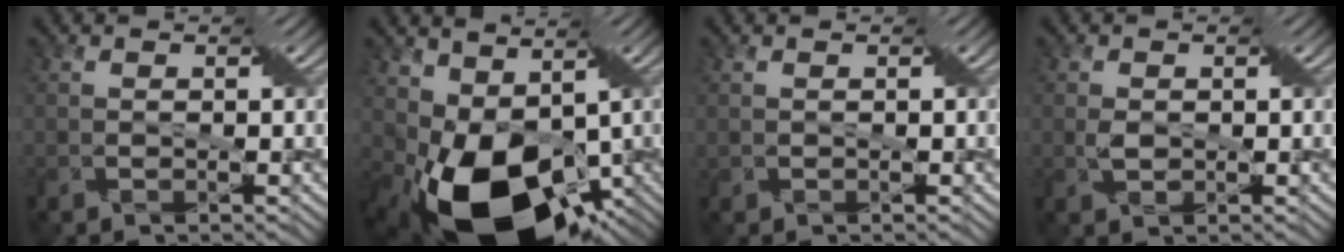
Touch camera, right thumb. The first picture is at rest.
{"total": 13.7, "force": [-1.8, 9.2, 10.1], "torque": [-0.191, -0.041, -0.020]}
{"total": 0.6, "force": [0.1, 0.5, 0.0], "torque": [-0.005, -0.003, 0.003]}
{"total": 1.6, "force": [0.1, 1.0, 1.3], "torque": [-0.030, -0.004, -0.001]}